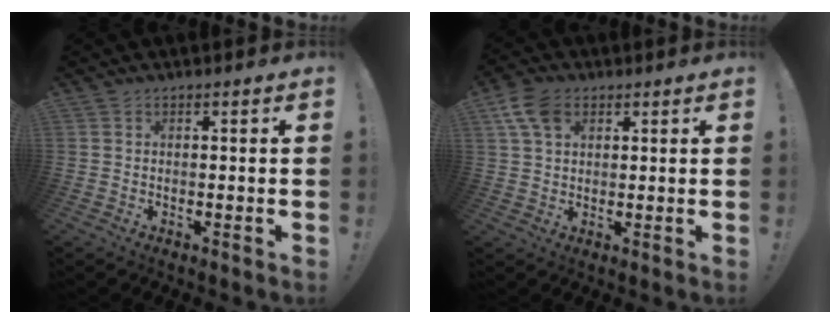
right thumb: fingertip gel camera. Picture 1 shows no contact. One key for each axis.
{"total": 8.3, "fx": 3.8, "fy": 5.5, "fz": 4.9, "tx": -0.091, "ty": -0.002, "tz": 0.074}